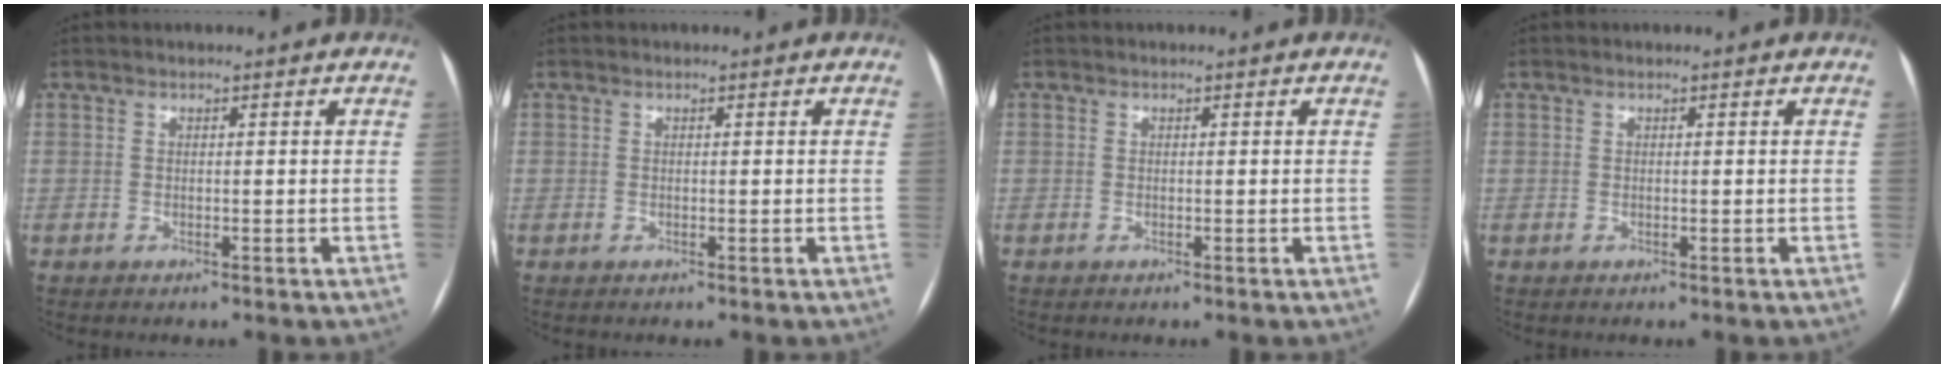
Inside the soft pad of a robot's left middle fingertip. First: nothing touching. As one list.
[{"total": 0.0}, {"total": 0.0}, {"total": 0.0}]